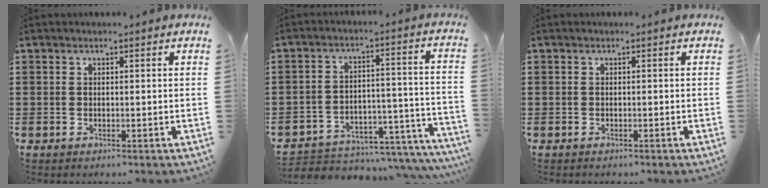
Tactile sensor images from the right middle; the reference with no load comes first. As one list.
[{"total": 3.9, "force": [-3.6, 1.4, 0.6], "torque": [-0.018, 0.004, -0.077]}, {"total": 0.0}]